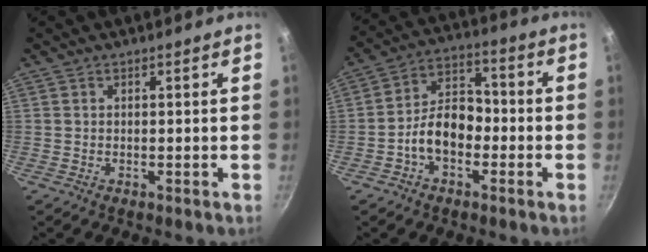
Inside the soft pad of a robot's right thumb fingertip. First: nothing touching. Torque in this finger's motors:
{"motor_torque": [0.97, 1.94, 1.16, -0.73, 0.06]}